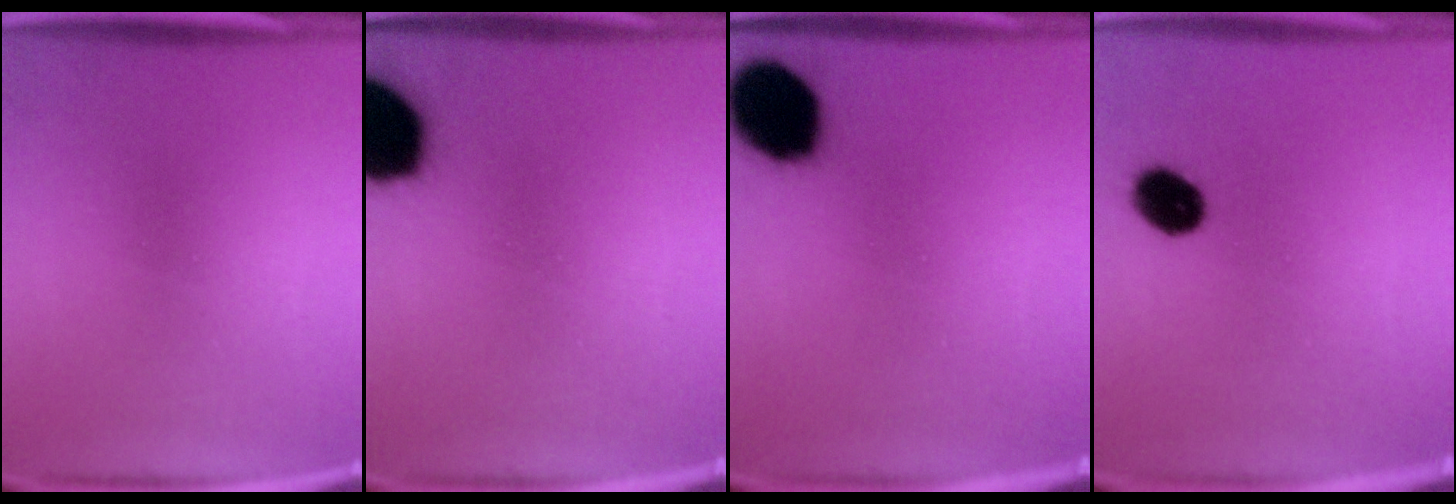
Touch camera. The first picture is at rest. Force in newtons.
{"total": 18.6}
{"total": 15.5}
{"total": 7.2}